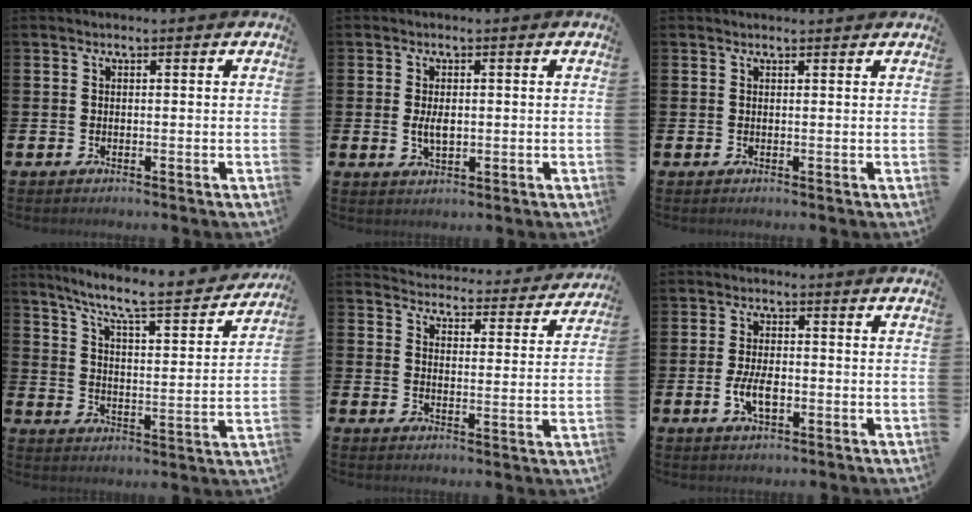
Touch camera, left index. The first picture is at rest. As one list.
[{"total": 2.9, "force": [0.1, 1.5, 2.4], "torque": [-0.039, 0.001, -0.001]}, {"total": 0.6, "force": [0.6, 0.0, 0.2], "torque": [0.007, -0.003, 0.009]}, {"total": 8.0, "force": [7.1, 0.7, 3.7], "torque": [-0.095, -0.054, 0.115]}, {"total": 4.0, "force": [4.0, 0.6, 0.3], "torque": [-0.022, -0.037, 0.064]}, {"total": 4.2, "force": [-1.0, 2.1, 3.5], "torque": [-0.067, 0.003, -0.020]}]